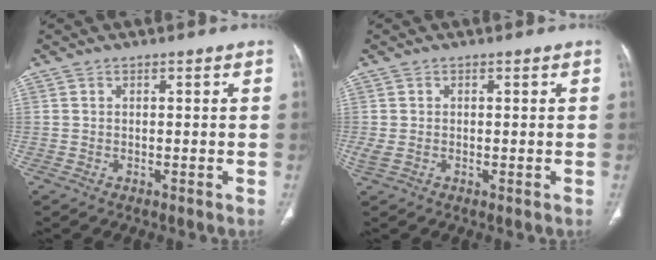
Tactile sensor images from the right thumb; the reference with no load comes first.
{"total": 1.9, "force": [-0.2, 1.1, 1.6], "torque": [-0.049, 0.003, -0.001]}